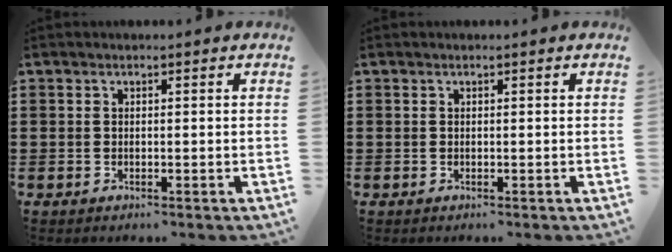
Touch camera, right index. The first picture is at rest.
{"total": 0.0}